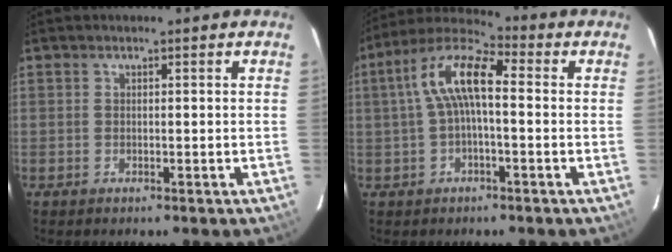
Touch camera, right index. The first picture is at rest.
{"total": 10.5, "force": [0.5, 3.7, 9.8], "torque": [-0.197, 0.028, 0.005]}